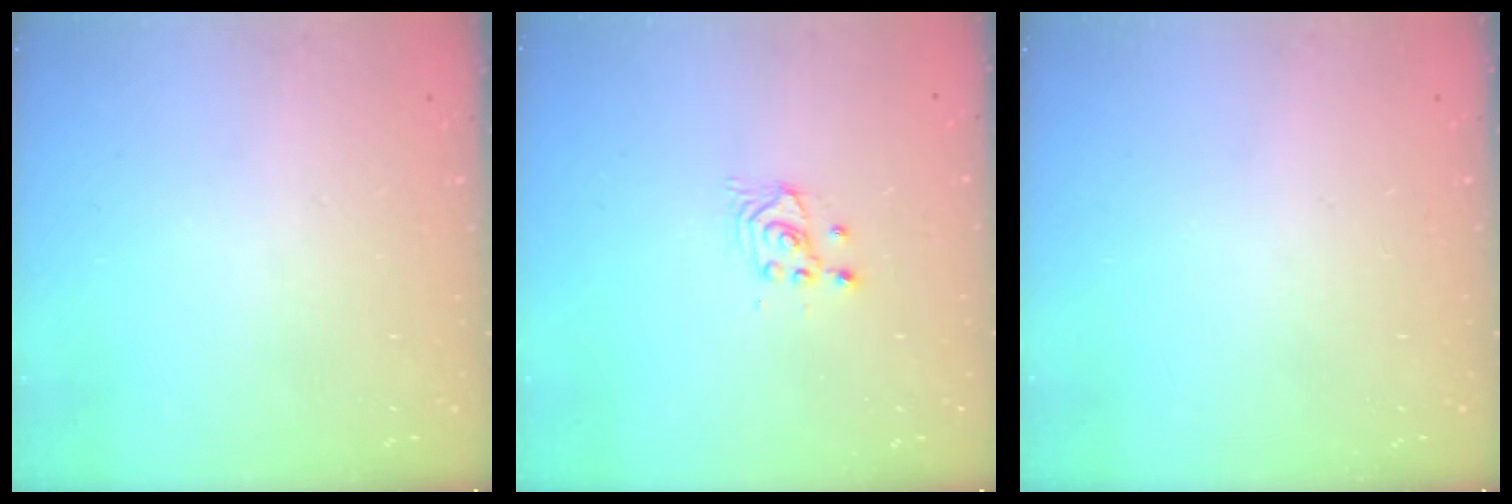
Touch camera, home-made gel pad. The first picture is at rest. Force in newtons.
{"total": 2.6, "press": 2.5, "slide": 0.3}
{"total": 0.0}